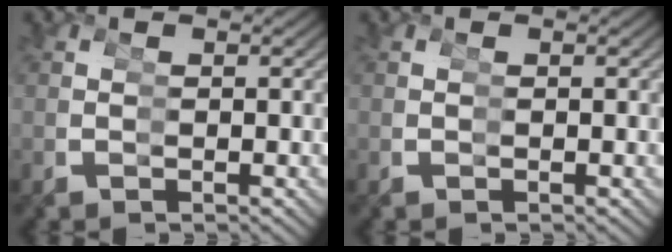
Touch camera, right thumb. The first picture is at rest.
{"total": 0.0}